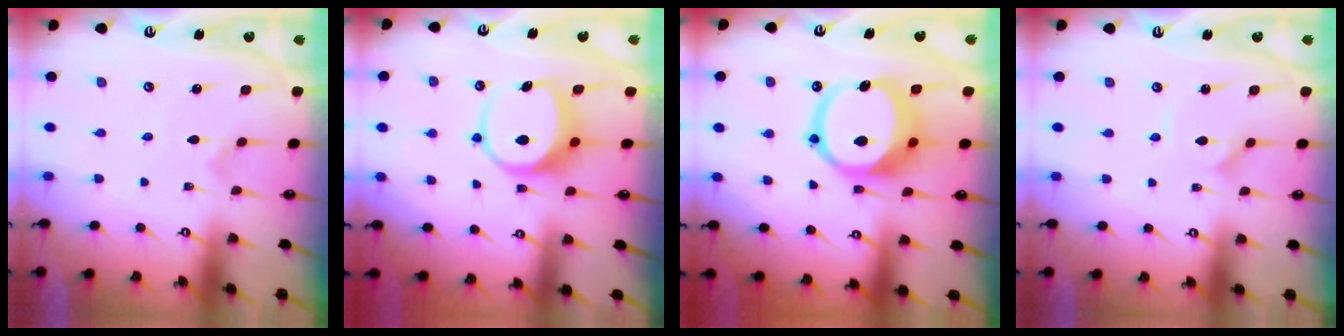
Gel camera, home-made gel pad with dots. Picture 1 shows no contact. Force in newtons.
{"total": 7.8, "press": 7.7, "slide": 1.1}
{"total": 15.1, "press": 14.9, "slide": 2.3}
{"total": 1.2, "press": 1.1, "slide": 0.2}